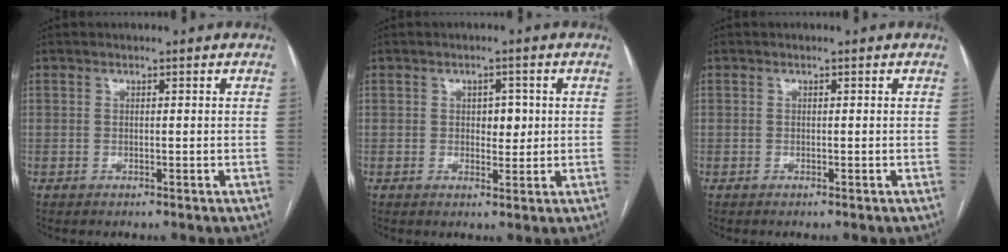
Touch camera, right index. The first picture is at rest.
{"total": 2.9, "force": [0.4, 1.8, 2.2], "torque": [-0.024, 0.003, 0.007]}
{"total": 0.0}